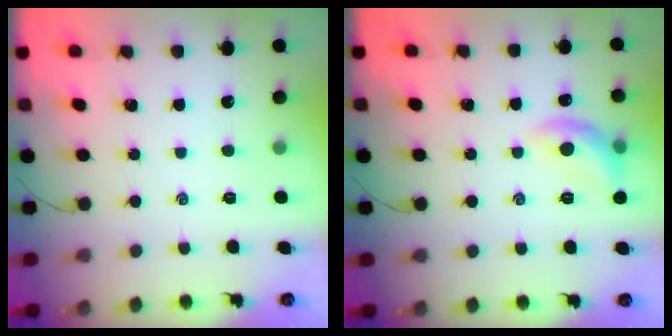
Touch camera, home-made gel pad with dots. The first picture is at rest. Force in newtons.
{"total": 9.8, "press": 9.8, "slide": 0.4}